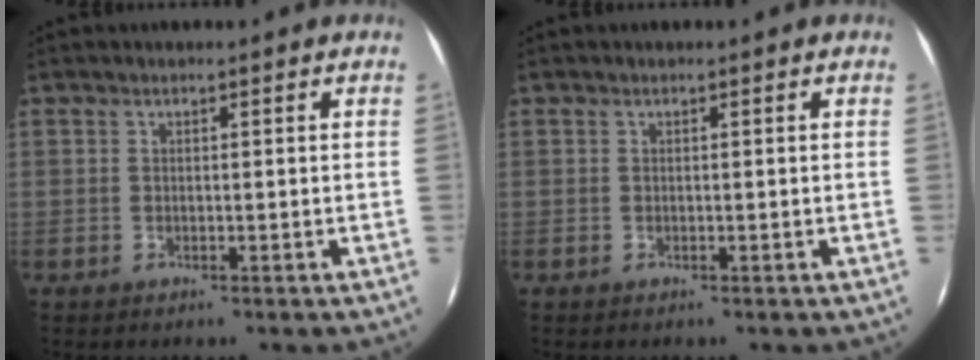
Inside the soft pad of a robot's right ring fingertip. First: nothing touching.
{"total": 0.0}